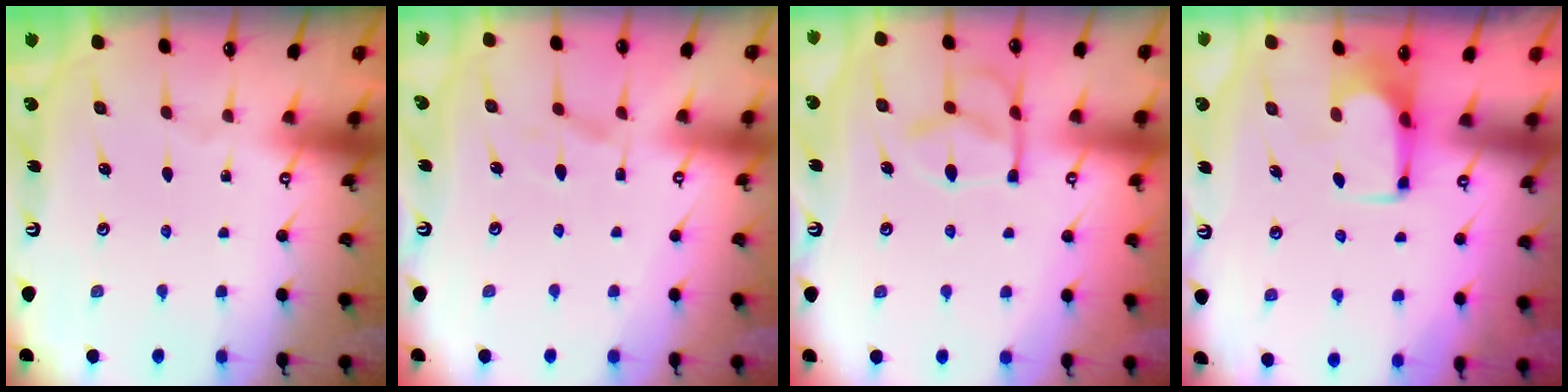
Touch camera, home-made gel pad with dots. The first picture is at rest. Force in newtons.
{"total": 6.2, "press": 6.1, "slide": 1.3}
{"total": 8.4, "press": 8.4, "slide": 0.8}
{"total": 0.0}